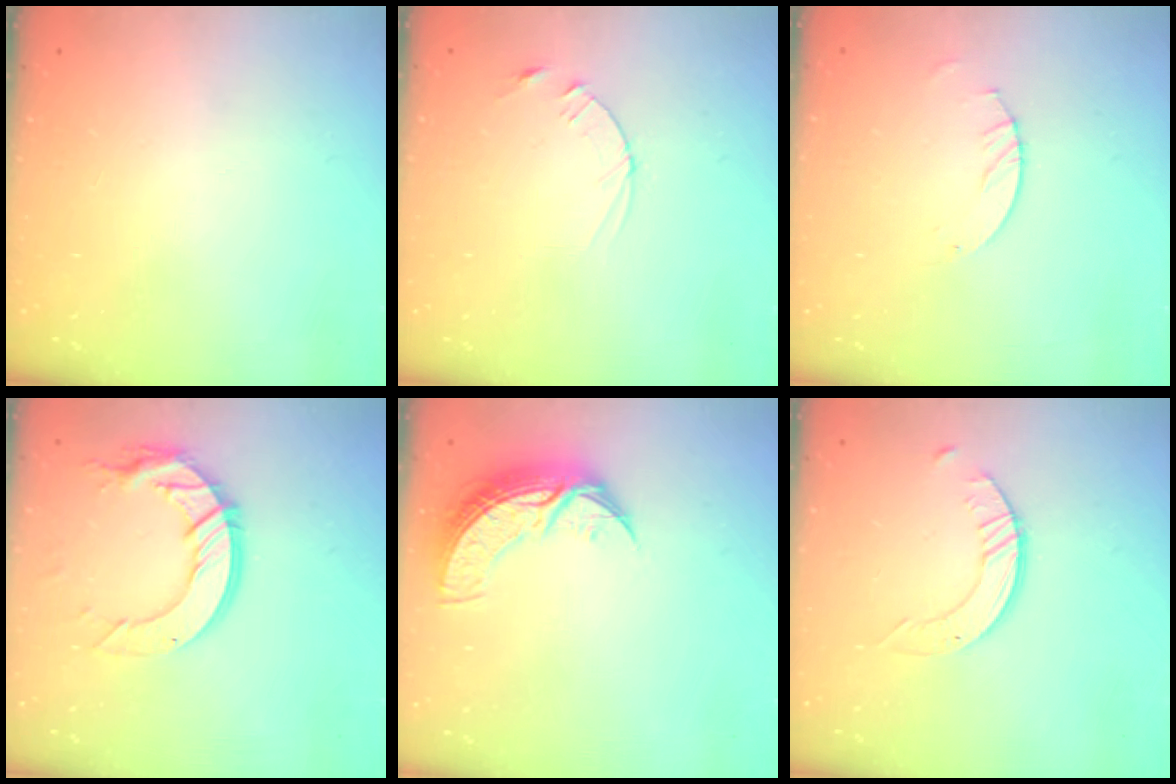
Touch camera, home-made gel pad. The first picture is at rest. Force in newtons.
{"total": 2.5, "press": 2.5, "slide": 0.3}
{"total": 2.0, "press": 2.0, "slide": 0.2}
{"total": 13.6, "press": 13.6, "slide": 1.2}
{"total": 7.9, "press": 7.9, "slide": 0.6}
{"total": 2.5, "press": 2.5, "slide": 0.3}